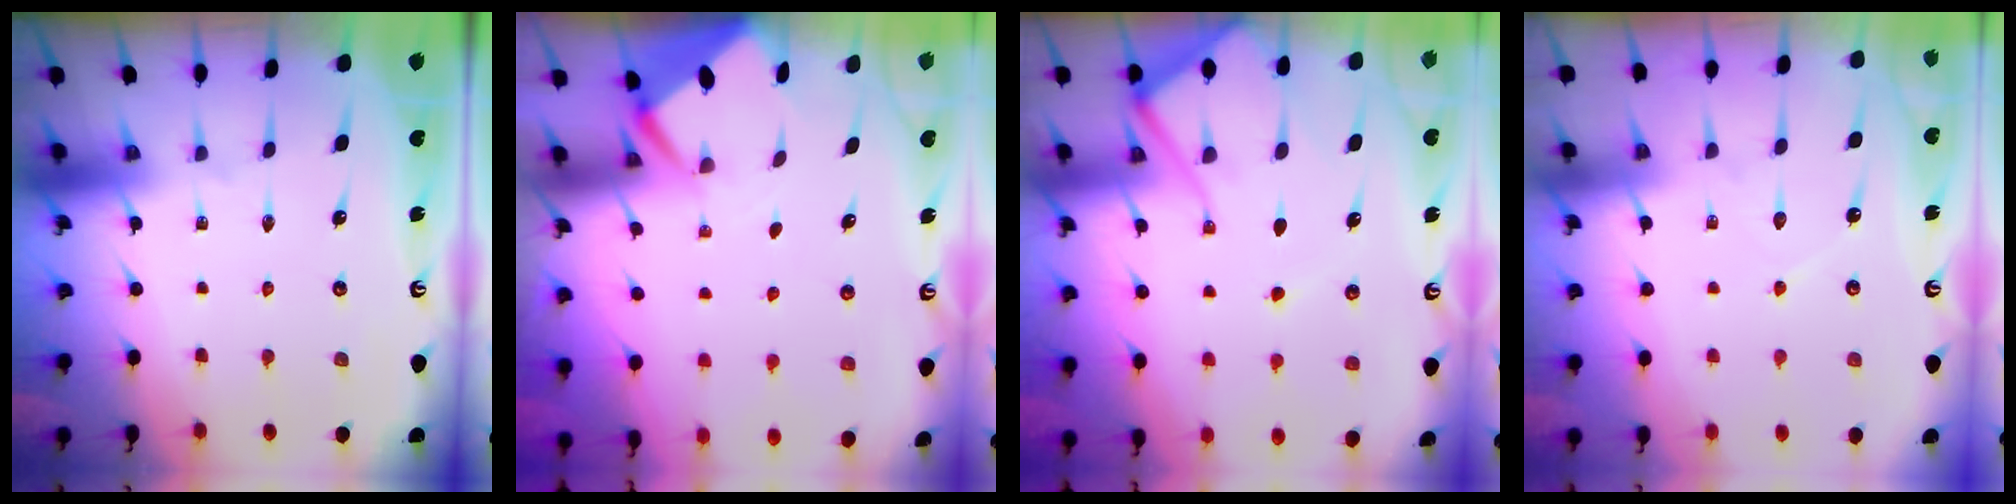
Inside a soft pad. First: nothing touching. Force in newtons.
{"total": 2.6, "press": 2.6, "slide": 0.3}
{"total": 10.4, "press": 10.3, "slide": 1.2}
{"total": 5.0, "press": 5.0, "slide": 0.6}